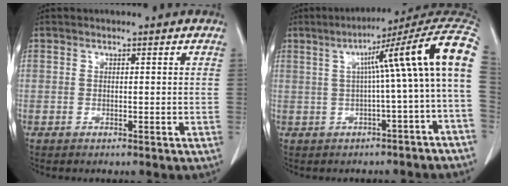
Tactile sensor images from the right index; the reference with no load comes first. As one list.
[{"total": 13.3, "force": [1.3, -0.7, 13.2], "torque": [-0.169, 0.044, 0.011]}]